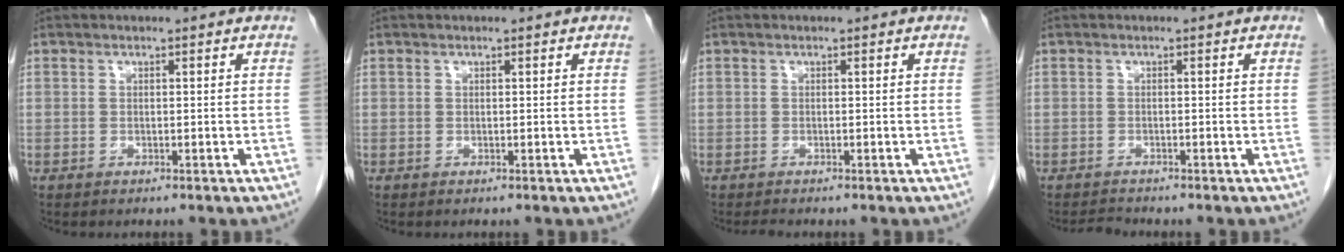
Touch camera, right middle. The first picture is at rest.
{"total": 0.0}
{"total": 0.7, "force": [-0.7, 0.0, 0.2], "torque": [-0.009, -0.004, -0.011]}
{"total": 1.3, "force": [-1.3, 0.0, 0.0], "torque": [-0.003, -0.008, -0.020]}